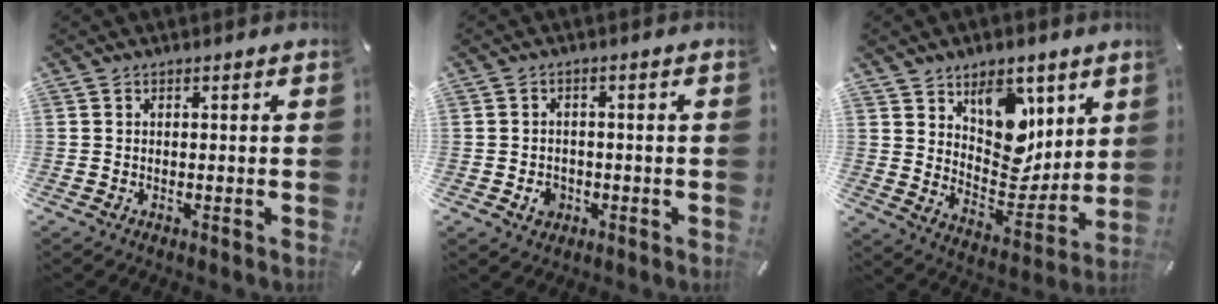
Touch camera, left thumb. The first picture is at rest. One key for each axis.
{"total": 3.8, "fx": -1.2, "fy": 3.3, "fz": 1.5, "tx": -0.017, "ty": 0.002, "tz": -0.022}
{"total": 13.1, "fx": 7.5, "fy": 9.3, "fz": 5.4, "tx": -0.049, "ty": -0.075, "tz": 0.137}